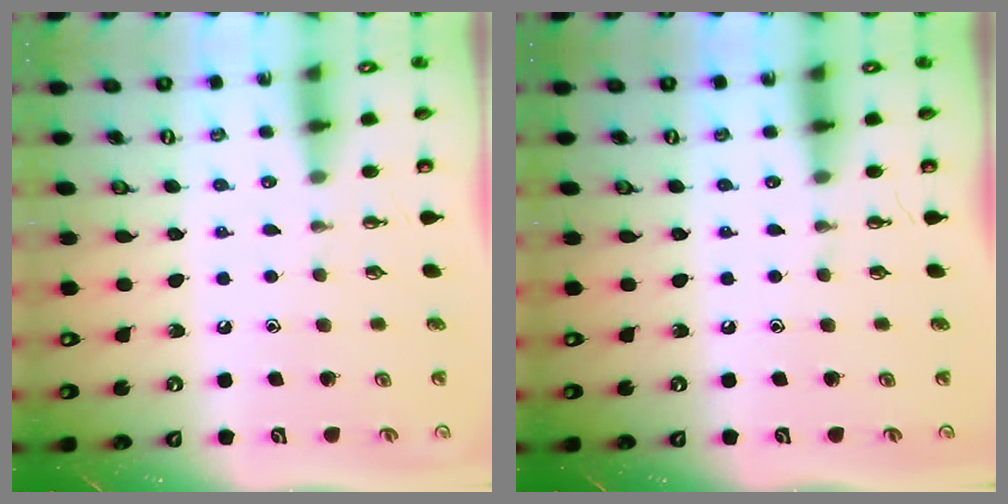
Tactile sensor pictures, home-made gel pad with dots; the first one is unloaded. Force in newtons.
{"total": 0.0}